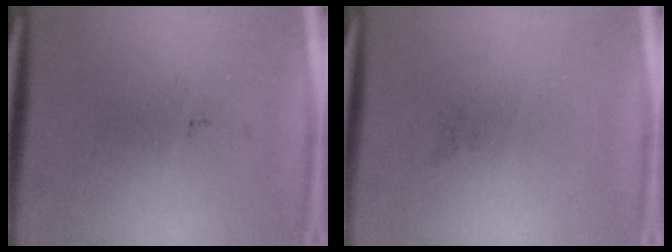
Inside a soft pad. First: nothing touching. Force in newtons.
{"total": 0.0}